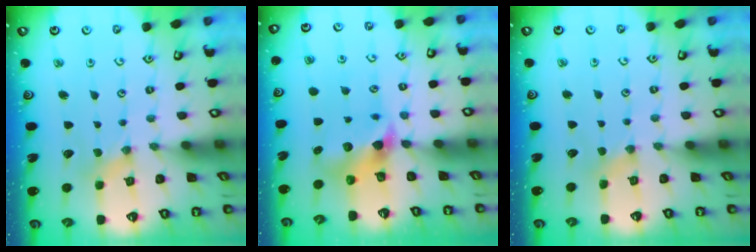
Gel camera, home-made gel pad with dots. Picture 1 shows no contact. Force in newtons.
{"total": 7.7, "press": 7.6, "slide": 1.1}
{"total": 2.2, "press": 2.2, "slide": 0.5}